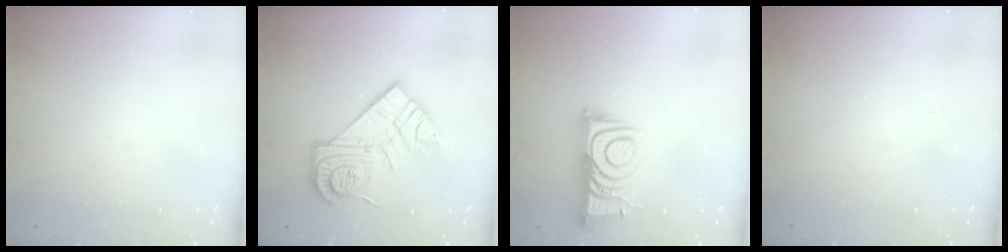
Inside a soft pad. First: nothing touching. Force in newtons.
{"total": 15.9, "press": 15.9, "slide": 1.0}
{"total": 9.9, "press": 9.9, "slide": 1.0}
{"total": 2.5, "press": 2.4, "slide": 0.4}